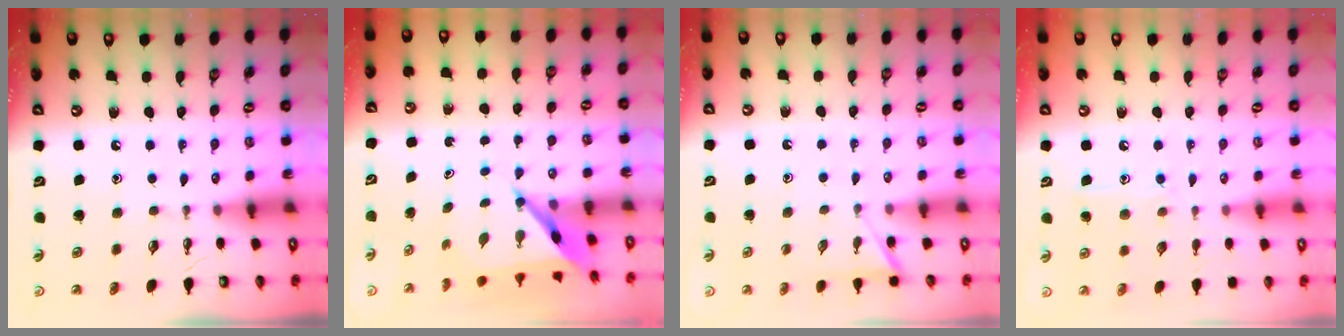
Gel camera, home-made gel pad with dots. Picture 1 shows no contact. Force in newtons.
{"total": 6.3, "press": 6.3, "slide": 0.6}
{"total": 4.1, "press": 4.1, "slide": 0.4}
{"total": 8.1, "press": 8.0, "slide": 0.5}